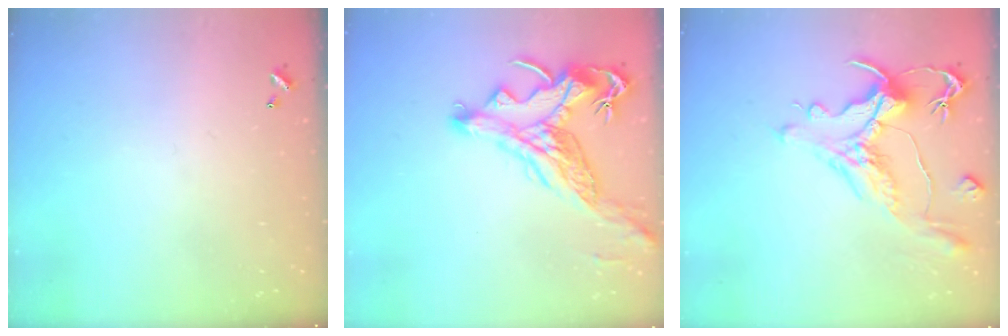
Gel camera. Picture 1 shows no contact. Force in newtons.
{"total": 4.1, "press": 3.7, "slide": 1.6}
{"total": 2.4, "press": 2.0, "slide": 1.4}